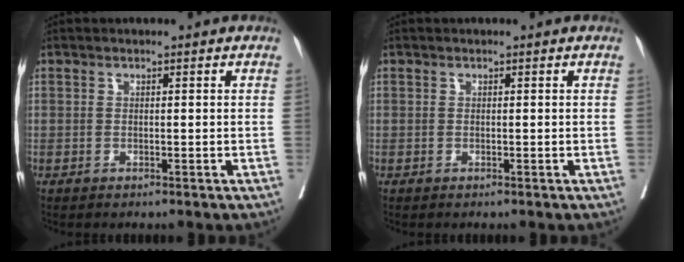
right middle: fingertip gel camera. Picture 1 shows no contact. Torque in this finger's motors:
{"motor_torque": [-0.01, 0.00, 0.00, -0.02]}